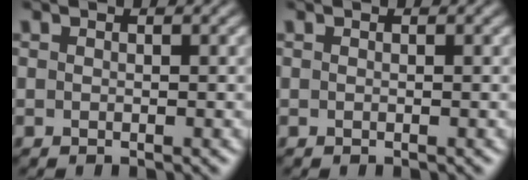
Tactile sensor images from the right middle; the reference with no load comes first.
{"total": 0.0}